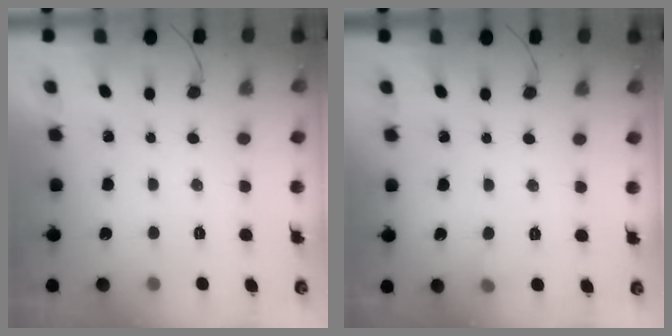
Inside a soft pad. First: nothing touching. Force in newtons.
{"total": 3.6, "press": 3.5, "slide": 1.0}